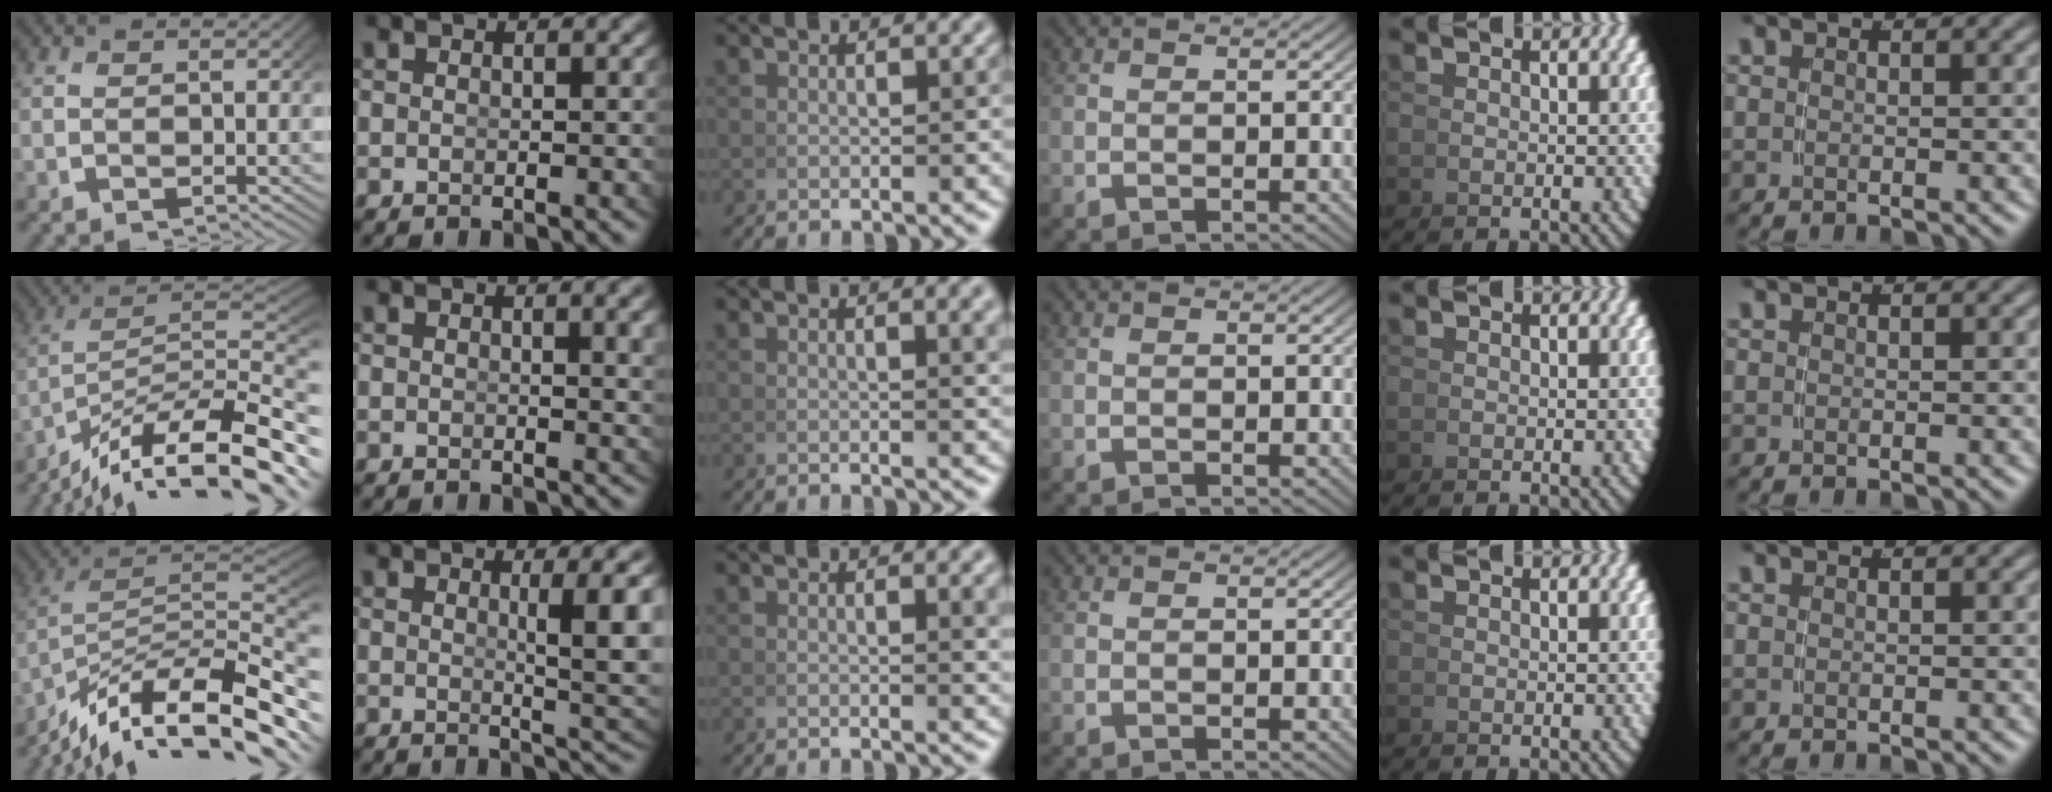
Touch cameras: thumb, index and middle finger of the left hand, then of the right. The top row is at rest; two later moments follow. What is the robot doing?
{"motion": "lift_and_place", "object": "cup"}